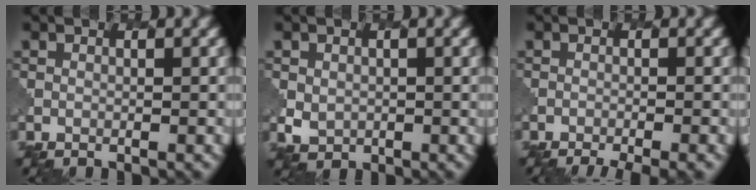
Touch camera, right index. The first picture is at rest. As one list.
[{"total": 1.8, "force": [0.3, 1.7, 0.5], "torque": [-0.012, -0.007, 0.009]}, {"total": 3.7, "force": [-2.9, 0.7, 2.1], "torque": [-0.025, -0.002, -0.040]}]